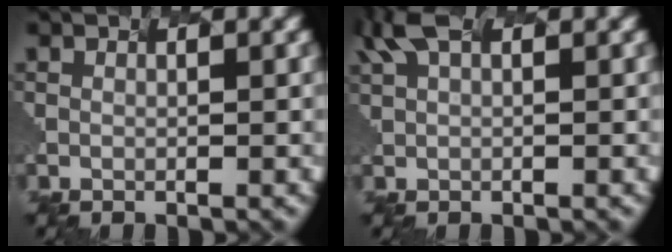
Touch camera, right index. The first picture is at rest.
{"total": 2.2, "force": [1.3, 0.2, 1.8], "torque": [-0.048, 0.012, 0.045]}